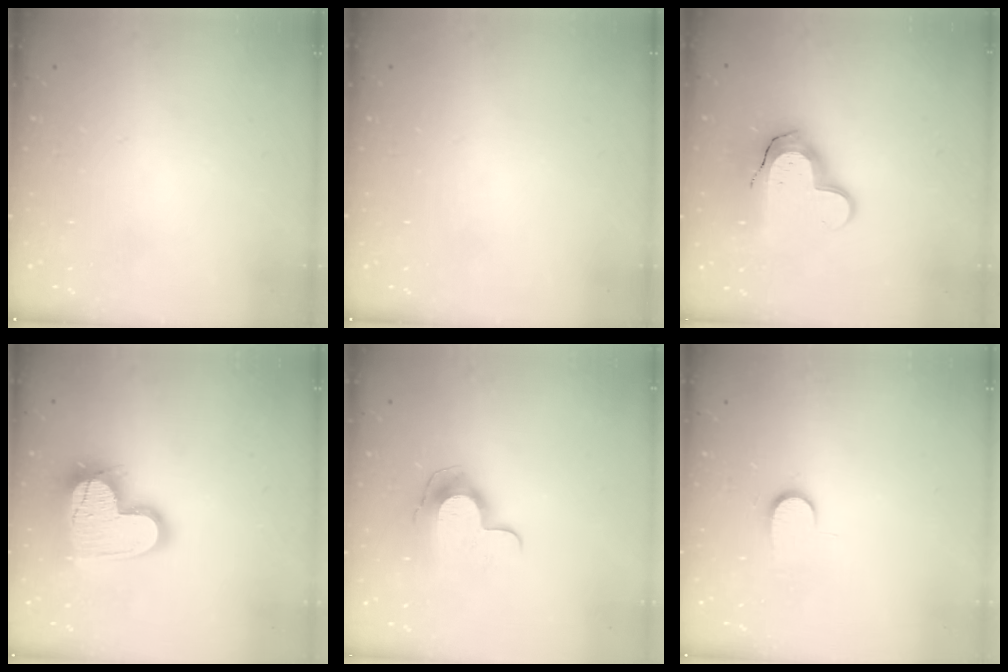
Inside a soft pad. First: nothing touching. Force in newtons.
{"total": 0.0}
{"total": 14.2, "press": 14.1, "slide": 1.0}
{"total": 18.7, "press": 18.6, "slide": 1.4}
{"total": 10.8, "press": 10.8, "slide": 0.9}
{"total": 6.7, "press": 6.6, "slide": 0.7}